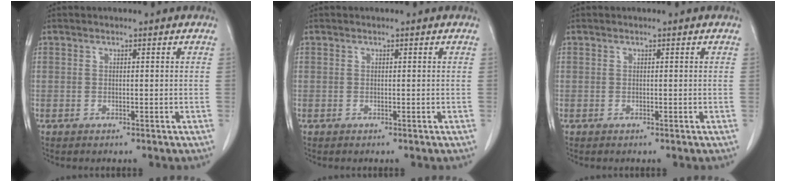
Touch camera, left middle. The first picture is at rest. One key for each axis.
{"total": 0.0}
{"total": 0.0}